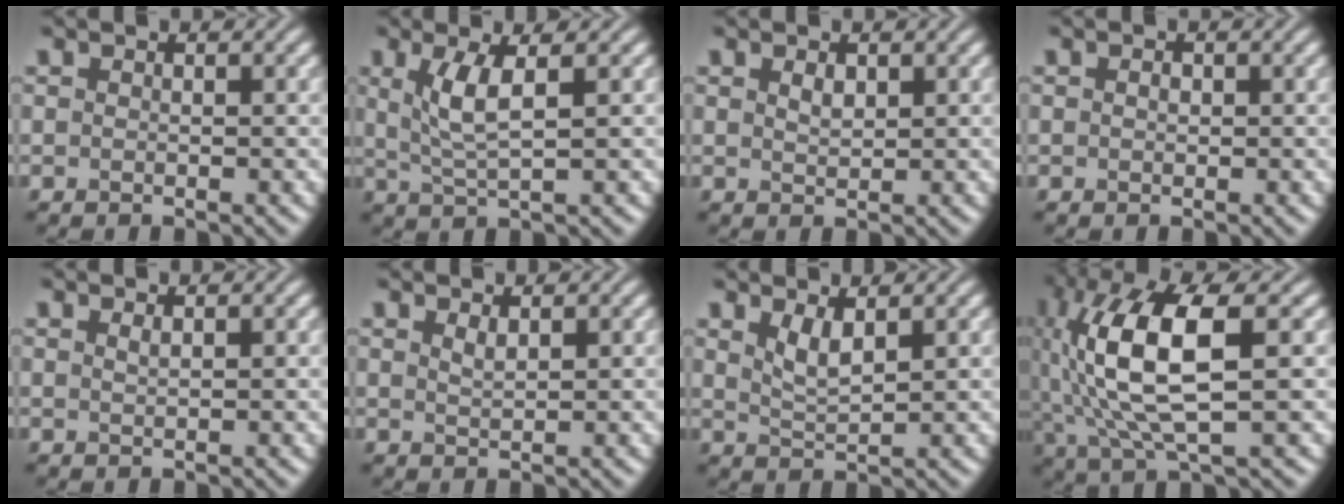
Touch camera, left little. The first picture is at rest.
{"total": 3.5, "force": [1.0, 0.8, 3.3], "torque": [-0.071, -0.004, 0.024]}
{"total": 1.2, "force": [0.7, 0.6, 0.8], "torque": [-0.016, 0.001, 0.015]}
{"total": 0.7, "force": [0.1, 0.5, 0.5], "torque": [-0.011, 0.000, 0.000]}
{"total": 0.6, "force": [0.4, 0.2, 0.5], "torque": [-0.007, 0.001, 0.008]}
{"total": 1.0, "force": [0.7, 0.2, 0.7], "torque": [-0.015, 0.000, 0.014]}
{"total": 2.2, "force": [1.3, 0.6, 1.6], "torque": [-0.035, -0.007, 0.030]}
{"total": 10.6, "force": [1.2, 3.7, 9.9], "torque": [-0.205, 0.007, 0.024]}